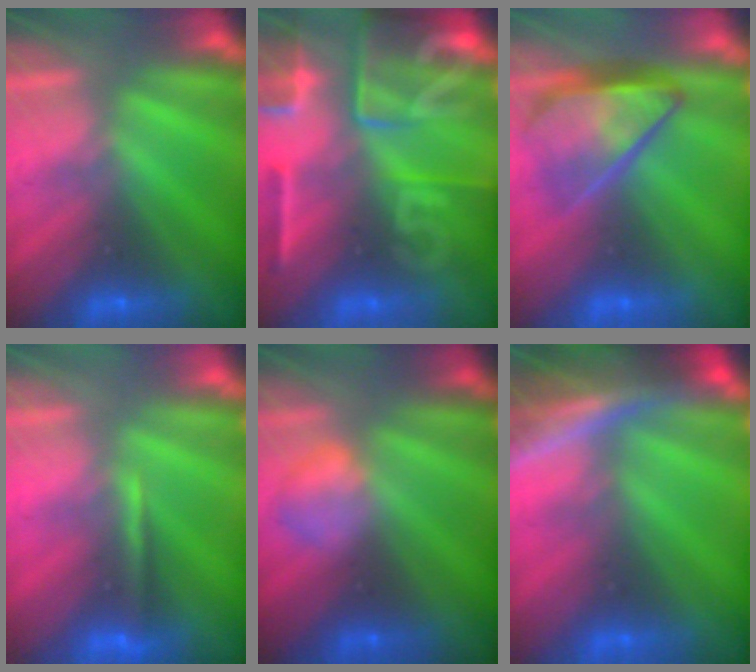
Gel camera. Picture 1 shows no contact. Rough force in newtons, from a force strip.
{"total": 8.1}
{"total": 3.8}
{"total": 1.3}
{"total": 2.2}
{"total": 7.3}